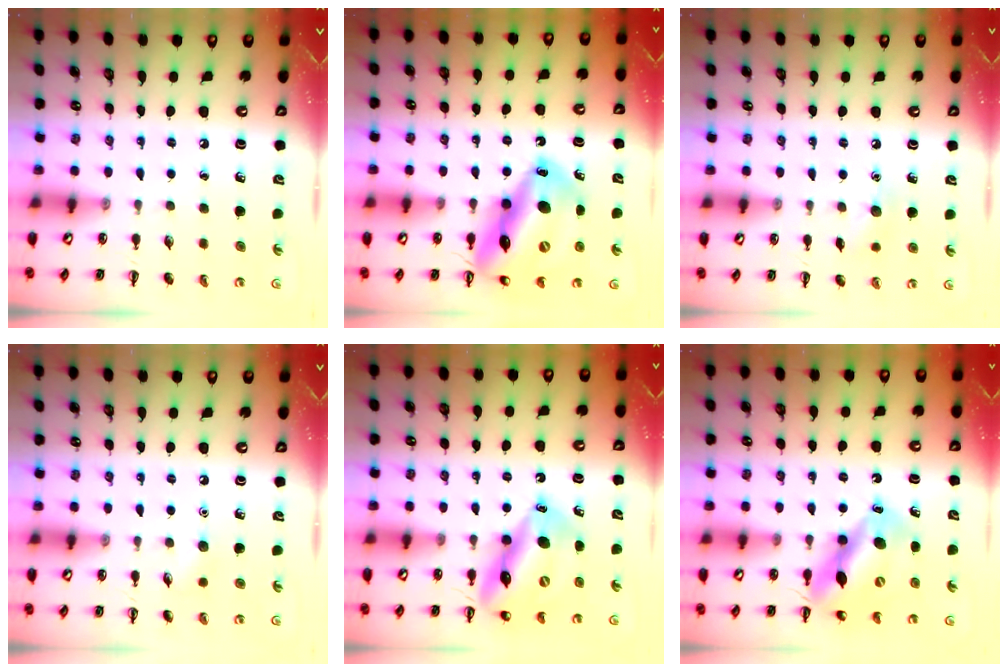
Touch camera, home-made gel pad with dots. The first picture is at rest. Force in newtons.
{"total": 20.8, "press": 19.9, "slide": 5.8}
{"total": 6.1, "press": 6.0, "slide": 1.3}
{"total": 4.8, "press": 4.6, "slide": 1.3}
{"total": 15.8, "press": 15.0, "slide": 4.9}
{"total": 12.2, "press": 11.8, "slide": 3.3}